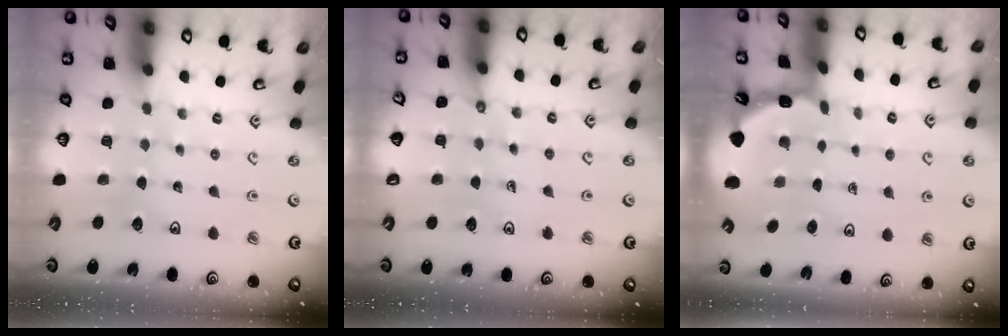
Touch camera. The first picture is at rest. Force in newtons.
{"total": 2.3, "press": 2.3, "slide": 0.5}
{"total": 1.9, "press": 1.9, "slide": 0.1}